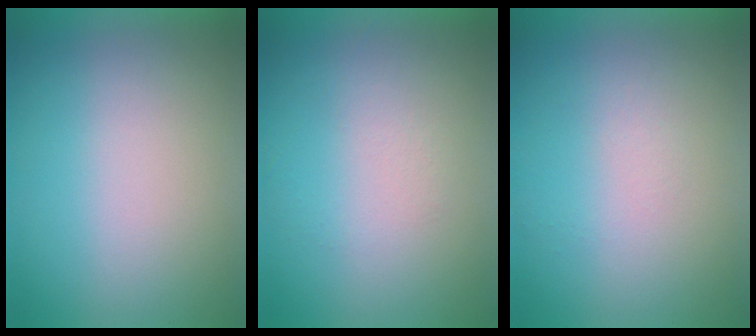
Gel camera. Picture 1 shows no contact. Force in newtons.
{"total": 1.2}
{"total": 1.0}